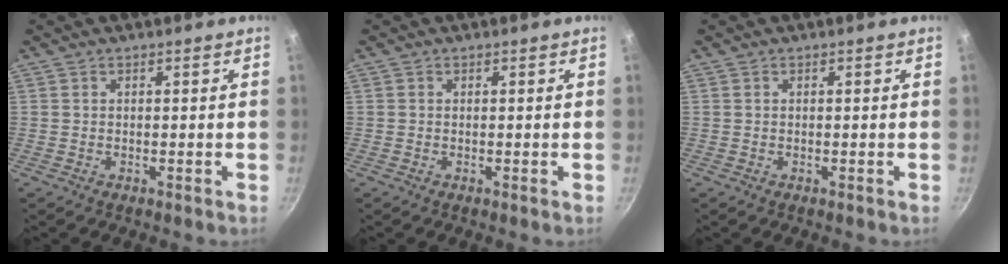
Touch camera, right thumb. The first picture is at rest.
{"total": 0.0}
{"total": 0.0}